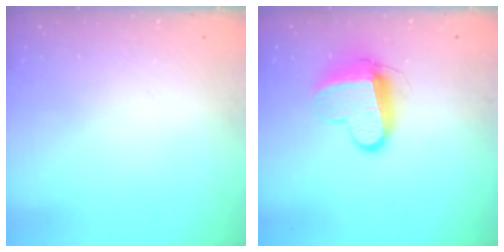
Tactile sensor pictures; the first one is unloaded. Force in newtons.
{"total": 10.3, "press": 10.2, "slide": 1.3}